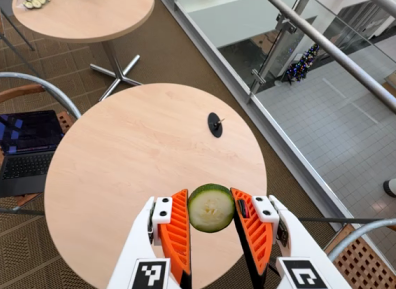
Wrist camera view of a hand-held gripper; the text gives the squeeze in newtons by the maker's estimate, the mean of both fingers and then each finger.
{"total": 7.9, "left": 8.0, "right": 7.9}